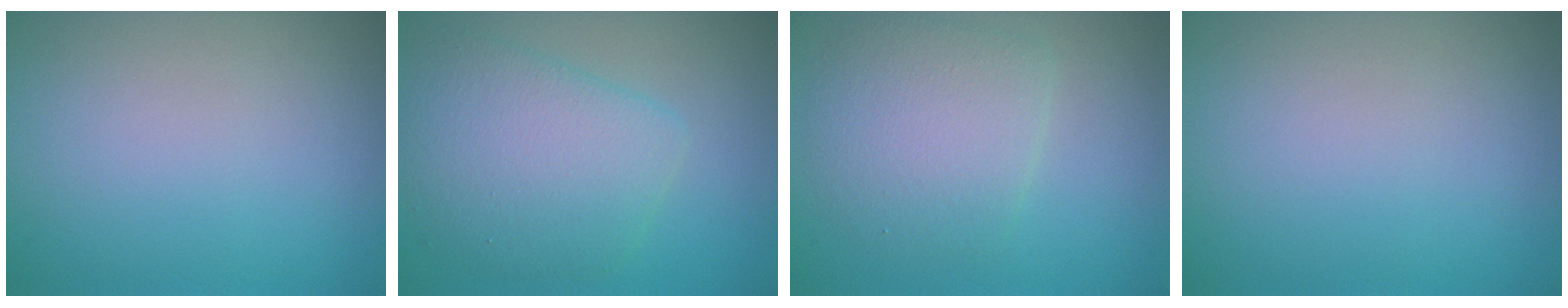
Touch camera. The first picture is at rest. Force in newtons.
{"total": 5.8, "press": 5.8, "slide": 0.1}
{"total": 4.3, "press": 4.3, "slide": 0.1}
{"total": 0.0}